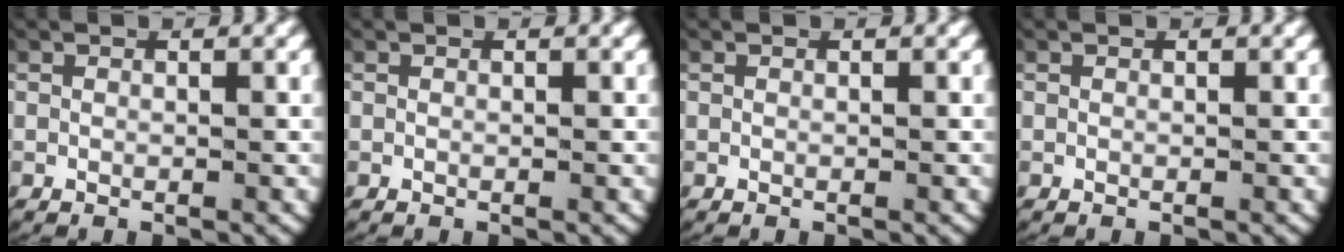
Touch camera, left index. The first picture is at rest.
{"total": 0.0}
{"total": 0.0}
{"total": 0.0}